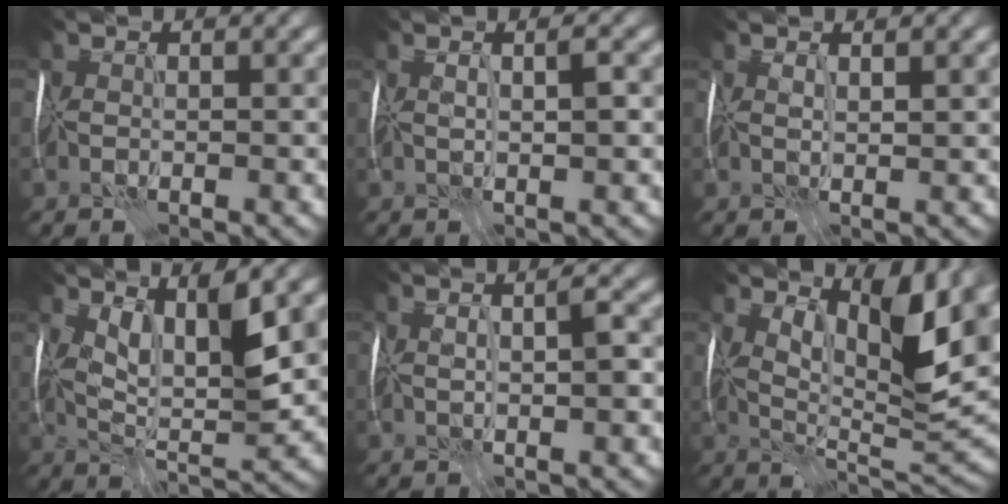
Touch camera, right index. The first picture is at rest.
{"total": 2.4, "force": [0.6, 0.4, 2.3], "torque": [-0.029, 0.007, 0.014]}
{"total": 2.1, "force": [0.9, 0.7, 1.8], "torque": [-0.028, 0.000, 0.021]}
{"total": 6.6, "force": [3.0, 1.9, 5.6], "torque": [-0.104, -0.002, 0.057]}
{"total": 2.9, "force": [0.2, 0.7, 2.8], "torque": [-0.031, 0.011, 0.007]}
{"total": 10.1, "force": [4.3, 3.2, 8.5], "torque": [-0.139, -0.001, 0.078]}